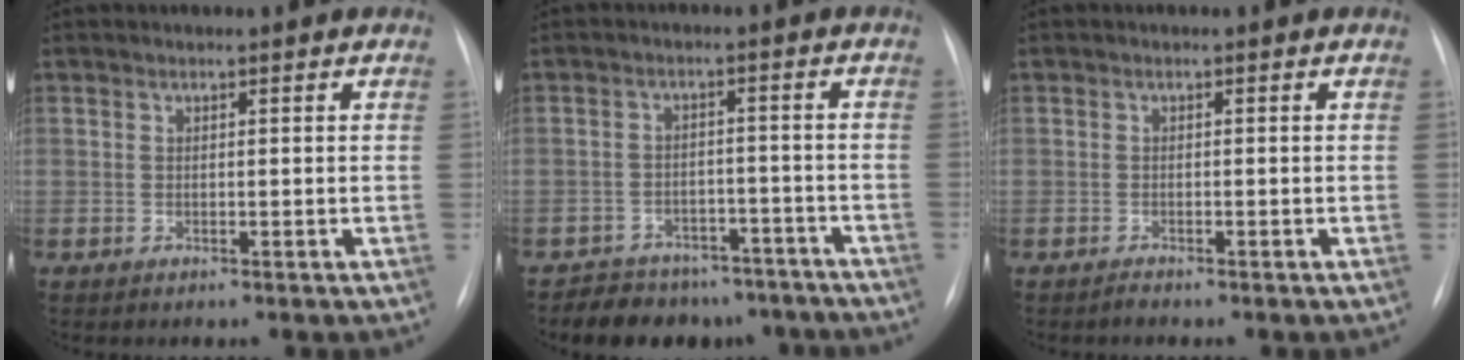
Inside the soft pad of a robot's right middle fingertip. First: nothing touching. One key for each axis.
{"total": 10.6, "fx": -8.8, "fy": 5.6, "fz": 2.0, "tx": -0.009, "ty": 0.020, "tz": -0.108}
{"total": 0.6, "fx": -0.6, "fy": 0.0, "fz": 0.1, "tx": -0.005, "ty": -0.003, "tz": -0.010}